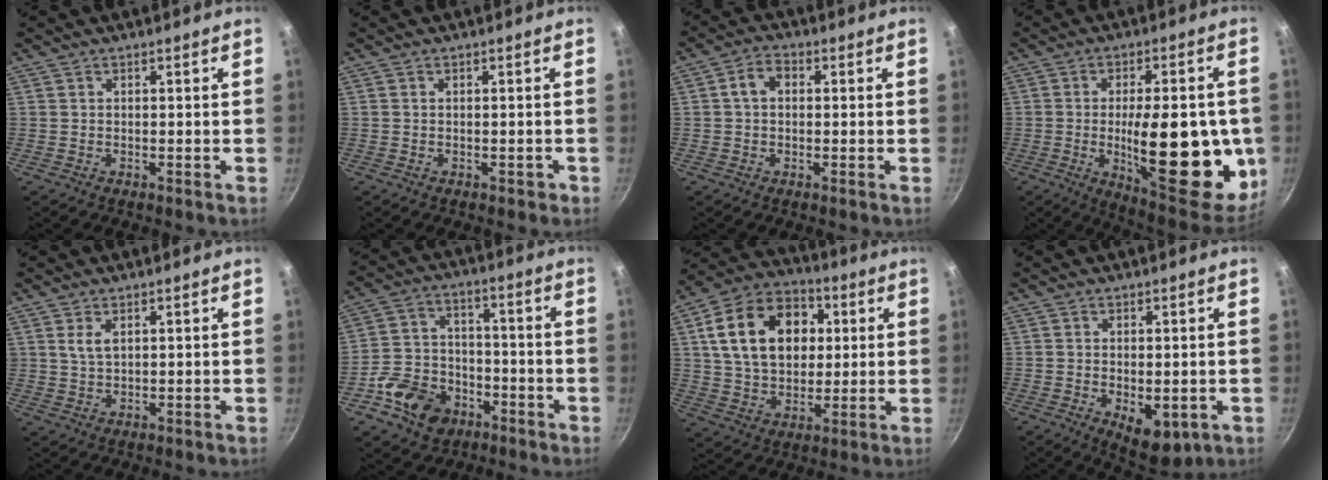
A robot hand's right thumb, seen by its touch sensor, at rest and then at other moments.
{"total": 1.2, "force": [-0.5, 0.9, 0.7], "torque": [0.002, 0.011, -0.002]}
{"total": 4.3, "force": [0.5, 3.1, 2.9], "torque": [-0.044, 0.013, 0.001]}
{"total": 26.3, "force": [-3.3, 10.3, 24.0], "torque": [-0.298, -0.010, -0.036]}
{"total": 3.0, "force": [1.2, 1.6, 2.2], "torque": [-0.041, -0.006, 0.026]}
{"total": 13.3, "force": [-6.3, 10.0, 6.1], "torque": [-0.088, 0.053, -0.107]}
{"total": 20.1, "force": [4.3, 14.3, 13.4], "torque": [-0.204, 0.013, 0.068]}
{"total": 8.0, "force": [-1.9, 4.4, 6.4], "torque": [-0.077, -0.008, -0.013]}